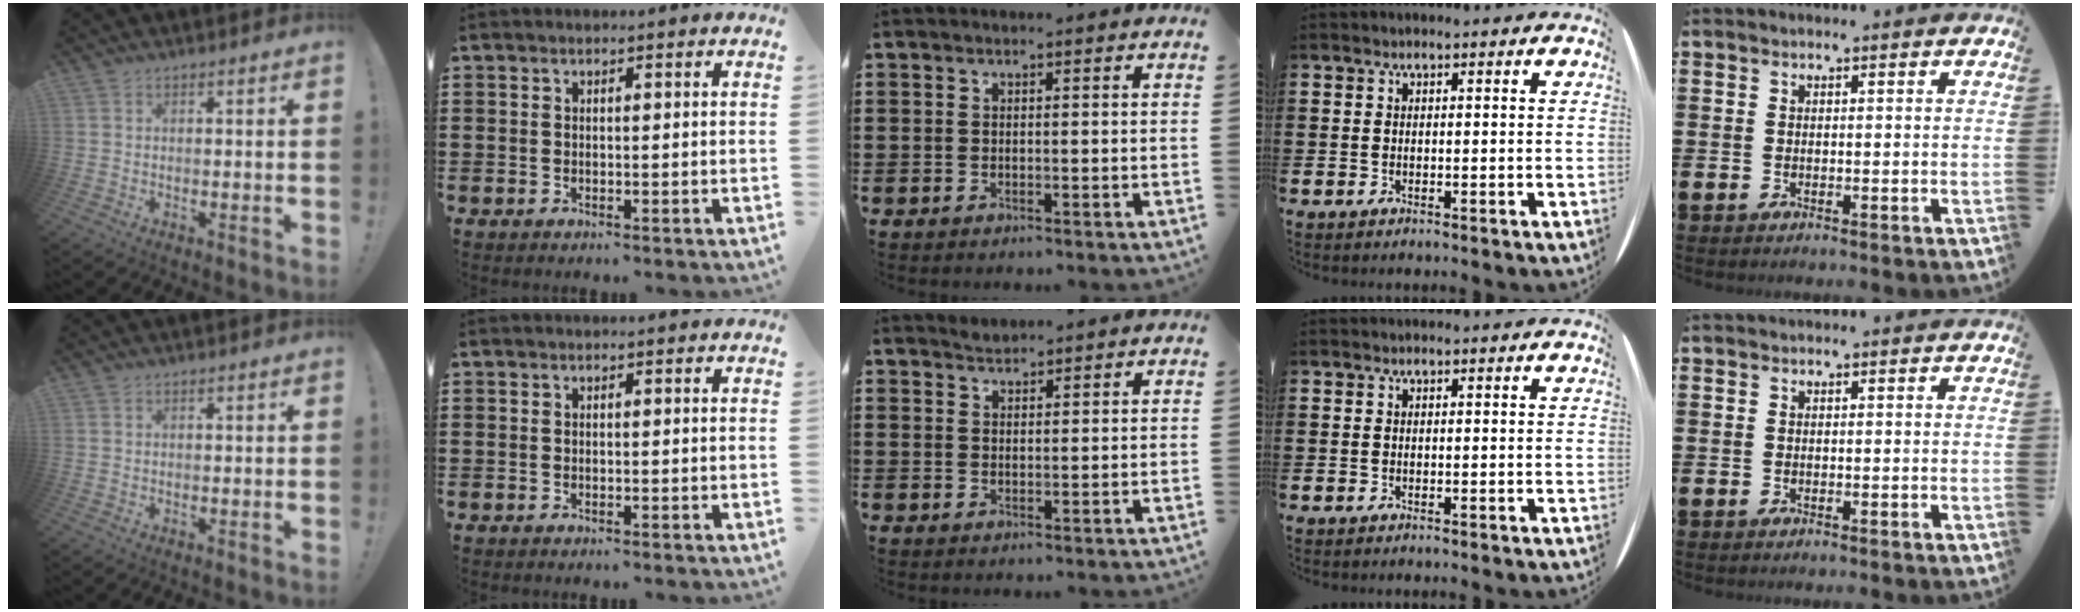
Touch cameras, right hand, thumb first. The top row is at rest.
{"middle": {"total": 1.3, "force": [1.3, 0.2, -0.2], "torque": [0.000, 0.000, 0.026]}}